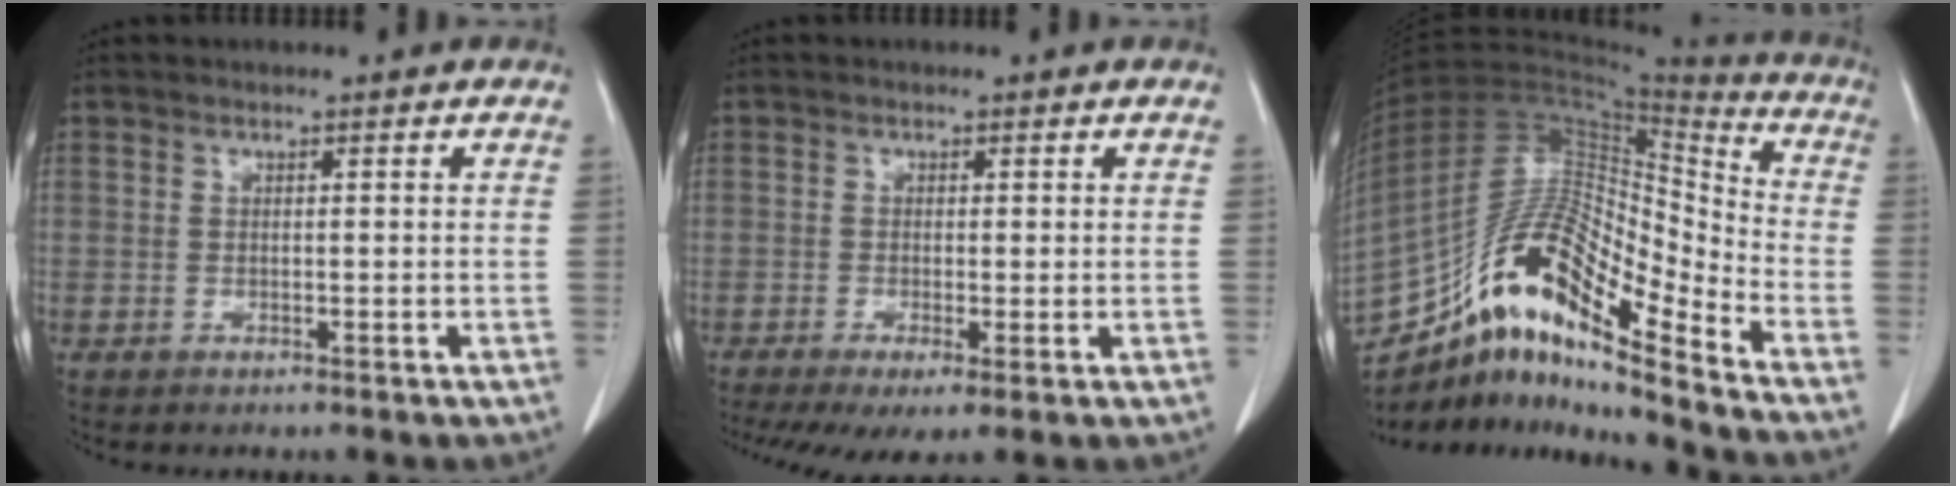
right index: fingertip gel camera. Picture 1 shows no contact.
{"total": 6.2, "force": [-3.3, 1.7, 5.0], "torque": [-0.083, -0.017, -0.057]}
{"total": 18.8, "force": [-12.5, 3.9, 13.5], "torque": [-0.258, 0.032, -0.221]}